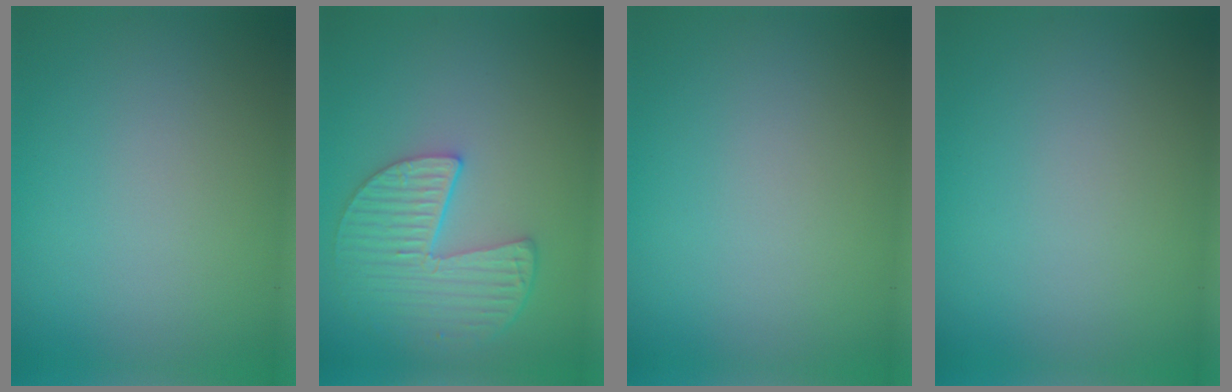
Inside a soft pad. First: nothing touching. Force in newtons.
{"total": 5.3, "press": 4.4, "slide": 3.0}
{"total": 0.0}
{"total": 0.0}